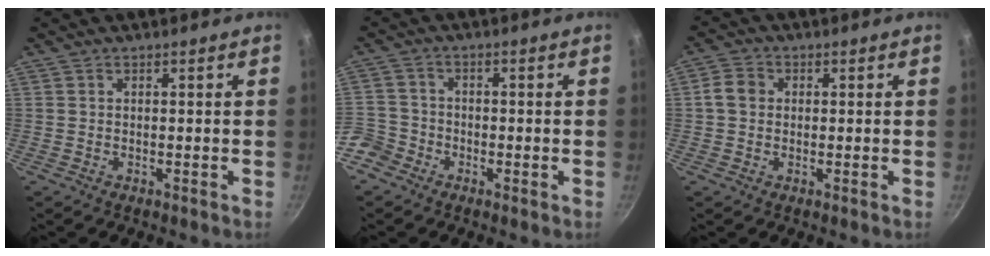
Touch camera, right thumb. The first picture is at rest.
{"total": 6.6, "force": [-3.7, 5.2, 1.8], "torque": [-0.027, 0.043, -0.079]}
{"total": 3.7, "force": [0.2, 3.1, 2.0], "torque": [-0.029, 0.006, -0.006]}